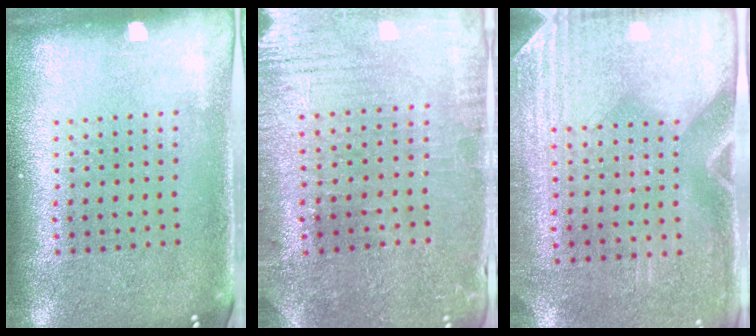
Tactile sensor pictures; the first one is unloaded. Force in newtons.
{"total": 0.6, "press": 0.5, "slide": 0.3}
{"total": 2.9, "press": 2.5, "slide": 1.4}